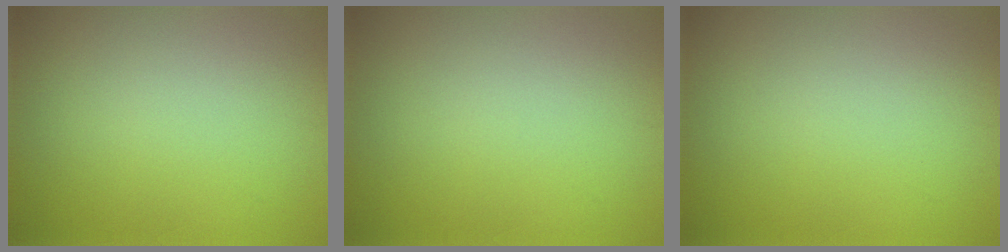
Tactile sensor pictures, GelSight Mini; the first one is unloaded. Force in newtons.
{"total": 0.0}
{"total": 0.0}